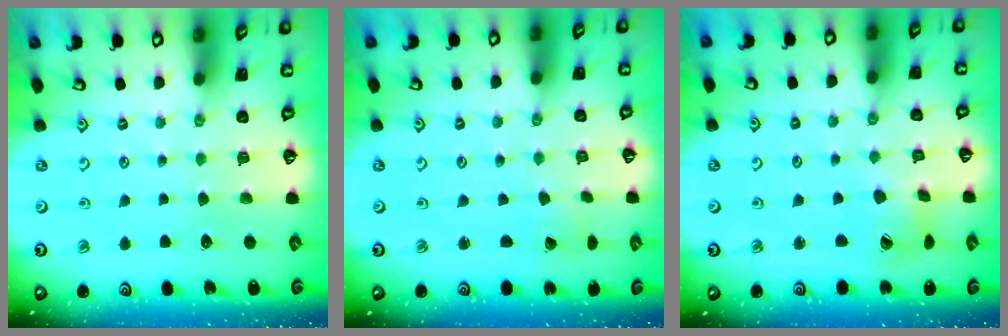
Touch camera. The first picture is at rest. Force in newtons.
{"total": 2.1, "press": 2.1, "slide": 0.1}
{"total": 5.9, "press": 5.8, "slide": 0.7}